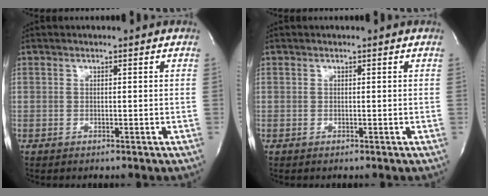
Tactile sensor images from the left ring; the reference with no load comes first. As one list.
[{"total": 0.0}]